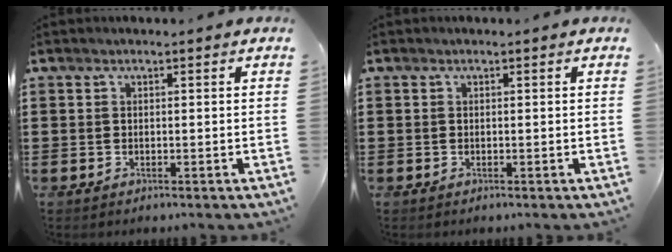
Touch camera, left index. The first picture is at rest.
{"total": 0.0}